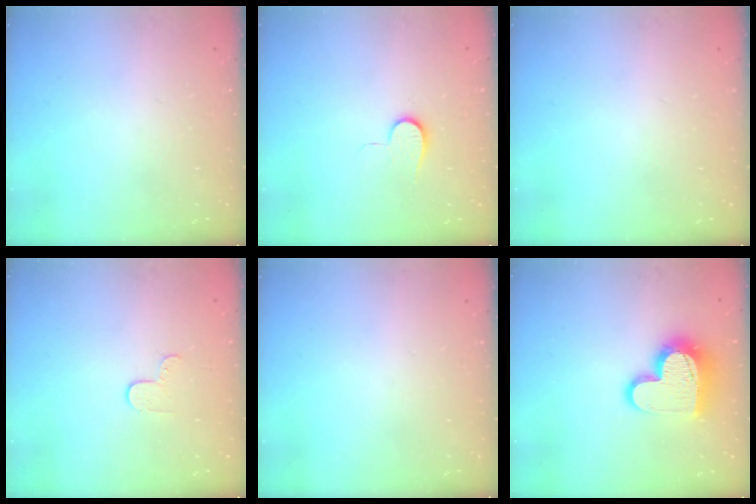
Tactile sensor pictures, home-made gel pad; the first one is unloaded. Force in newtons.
{"total": 6.3, "press": 6.2, "slide": 0.8}
{"total": 0.0}
{"total": 3.7, "press": 3.6, "slide": 0.3}
{"total": 0.0}
{"total": 14.7, "press": 14.6, "slide": 1.1}